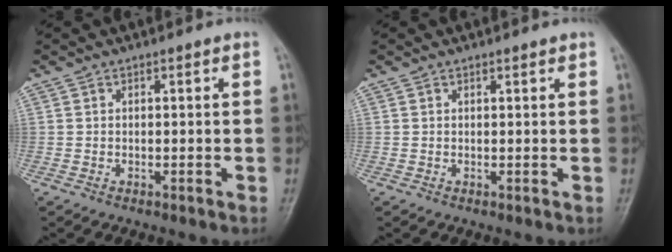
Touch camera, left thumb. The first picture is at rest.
{"total": 0.7, "force": [0.6, 0.3, 0.3], "torque": [-0.006, -0.004, 0.006]}